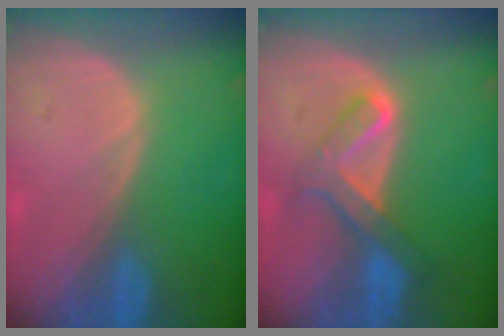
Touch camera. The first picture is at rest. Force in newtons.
{"total": 6.4, "press": 6.0, "slide": 2.1}